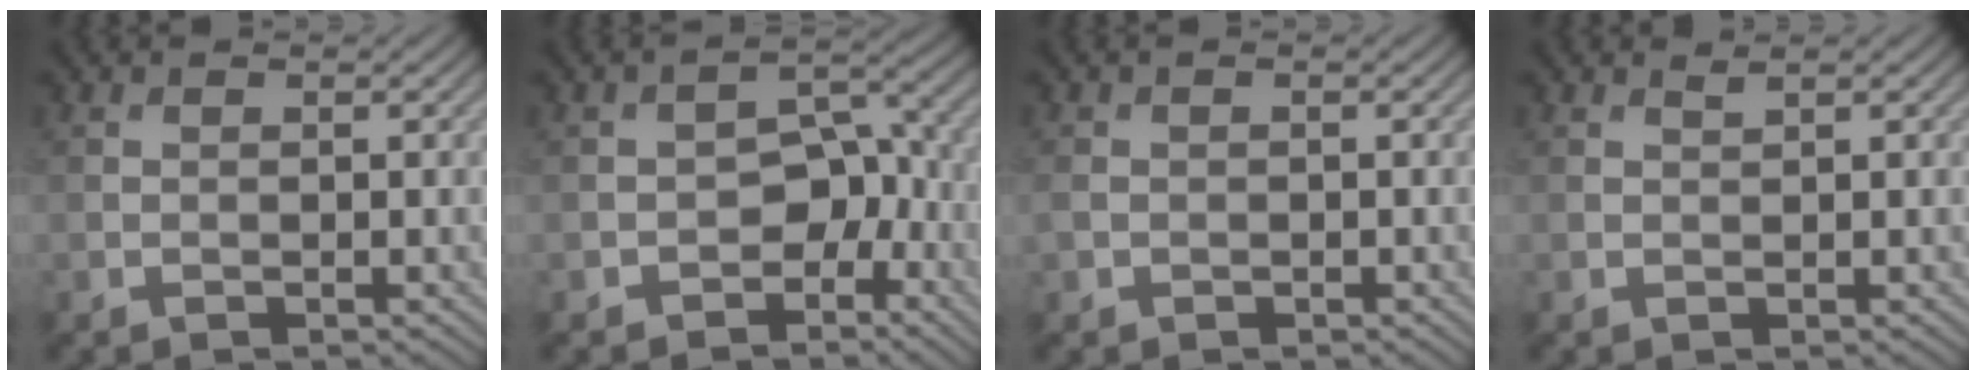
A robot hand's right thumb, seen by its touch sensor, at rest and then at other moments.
{"total": 4.9, "force": [-2.4, 3.3, 2.7], "torque": [-0.030, 0.008, -0.045]}
{"total": 1.7, "force": [-0.5, 1.4, 0.8], "torque": [-0.024, -0.007, -0.011]}
{"total": 0.5, "force": [0.5, 0.0, 0.2], "torque": [-0.003, 0.001, 0.011]}